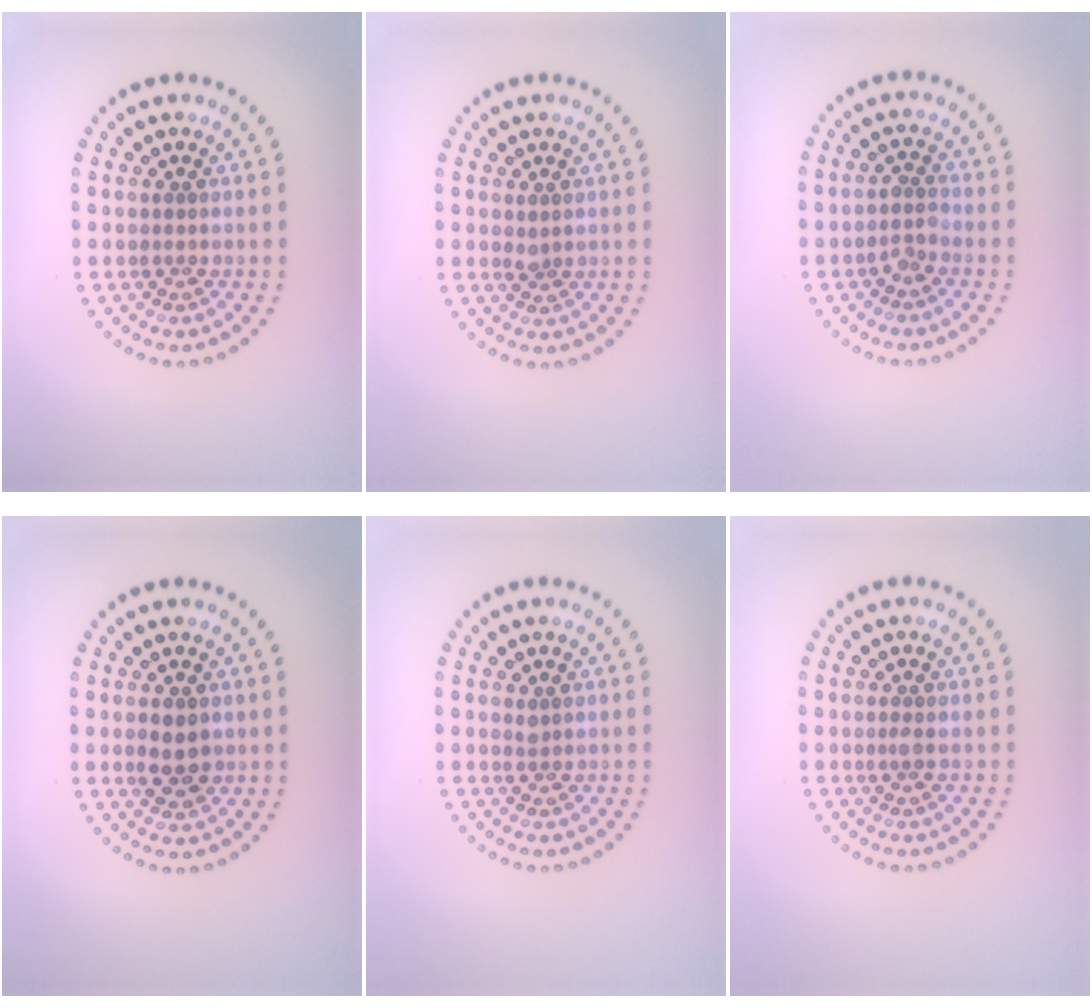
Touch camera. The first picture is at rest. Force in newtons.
{"total": 0.7, "press": 0.5, "slide": 0.4}
{"total": 1.4, "press": 1.1, "slide": 0.8}
{"total": 2.5, "press": 2.5, "slide": 0.3}
{"total": 0.5, "press": 0.5, "slide": 0.3}
{"total": 0.6, "press": 0.5, "slide": 0.3}